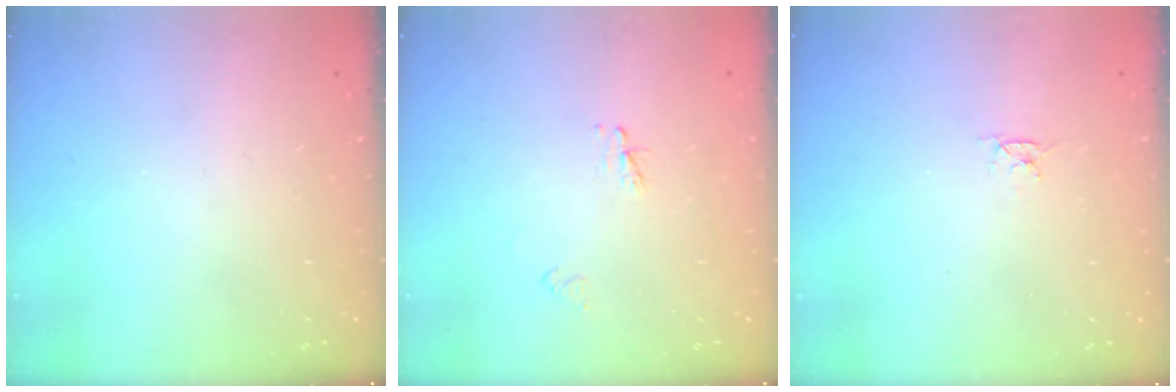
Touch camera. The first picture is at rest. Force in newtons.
{"total": 2.3, "press": 2.3, "slide": 0.3}
{"total": 2.8, "press": 2.8, "slide": 0.3}